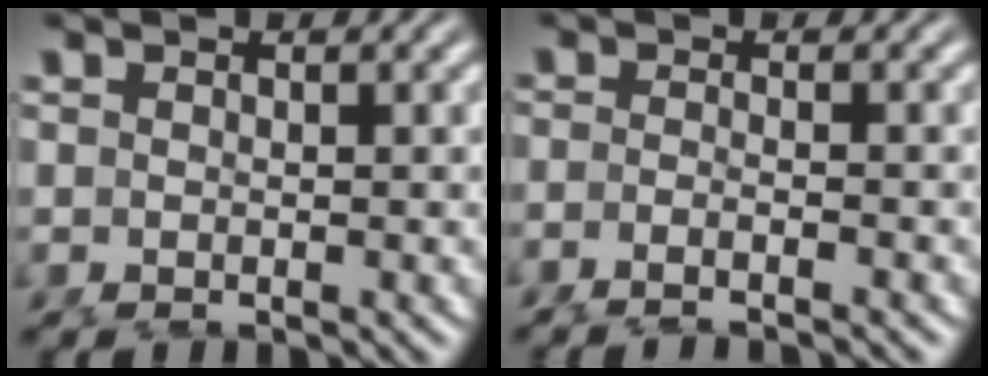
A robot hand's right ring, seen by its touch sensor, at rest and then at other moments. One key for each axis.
{"total": 3.4, "fx": -3.0, "fy": 0.4, "fz": 1.7, "tx": -0.034, "ty": -0.001, "tz": -0.054}